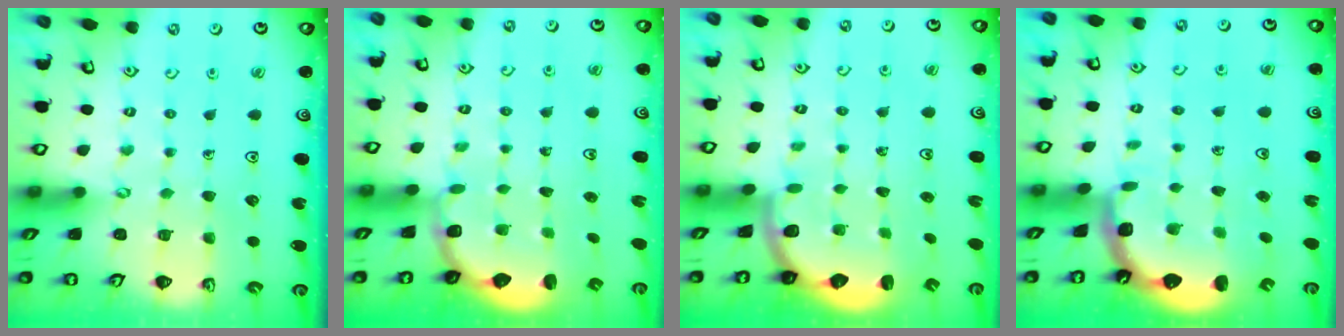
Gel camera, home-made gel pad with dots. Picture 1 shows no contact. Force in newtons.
{"total": 2.9, "press": 2.4, "slide": 1.6}
{"total": 2.2, "press": 2.1, "slide": 0.8}
{"total": 2.7, "press": 1.5, "slide": 2.2}